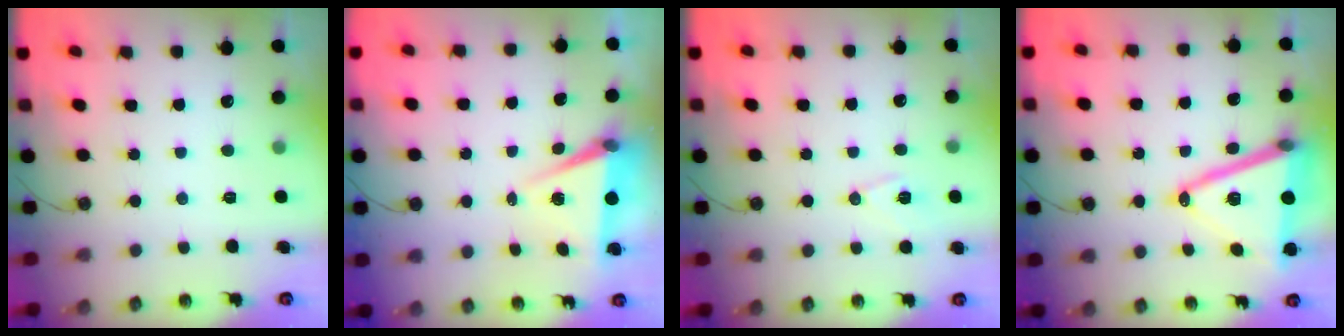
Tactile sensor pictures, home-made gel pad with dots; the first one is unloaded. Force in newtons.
{"total": 6.7, "press": 5.3, "slide": 4.2}
{"total": 7.4, "press": 6.7, "slide": 3.2}
{"total": 19.9, "press": 19.5, "slide": 3.8}